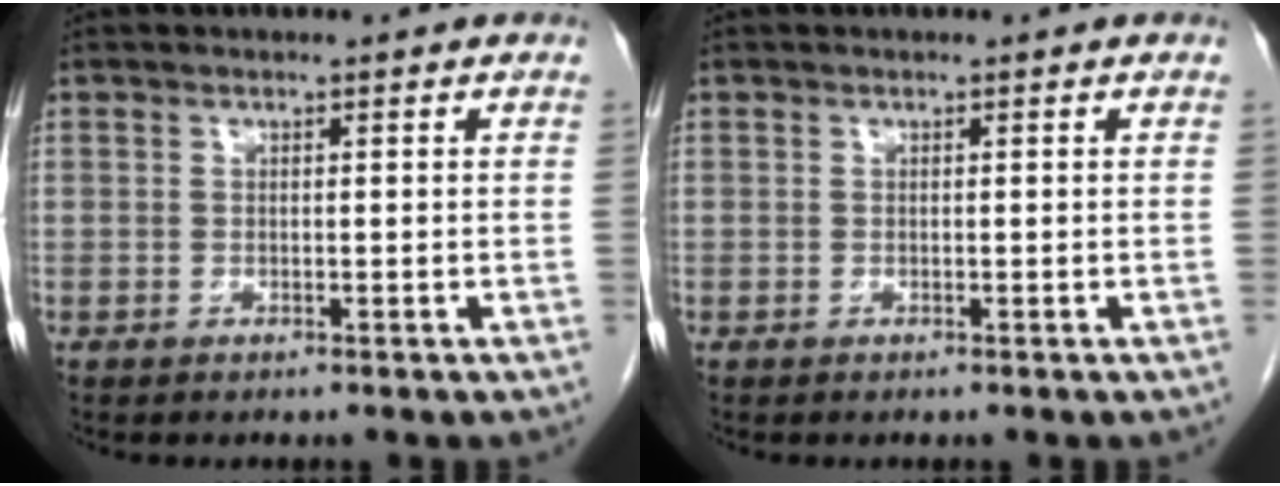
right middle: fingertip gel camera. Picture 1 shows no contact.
{"total": 0.0}